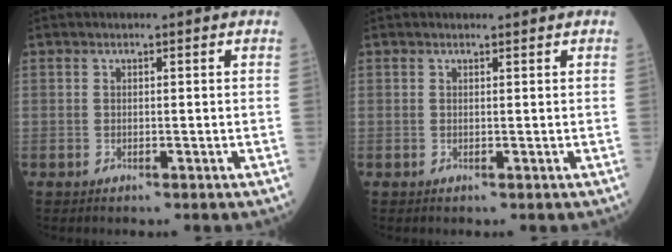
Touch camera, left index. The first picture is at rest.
{"total": 0.6, "force": [0.6, -0.1, 0.0], "torque": [-0.004, -0.003, 0.008]}